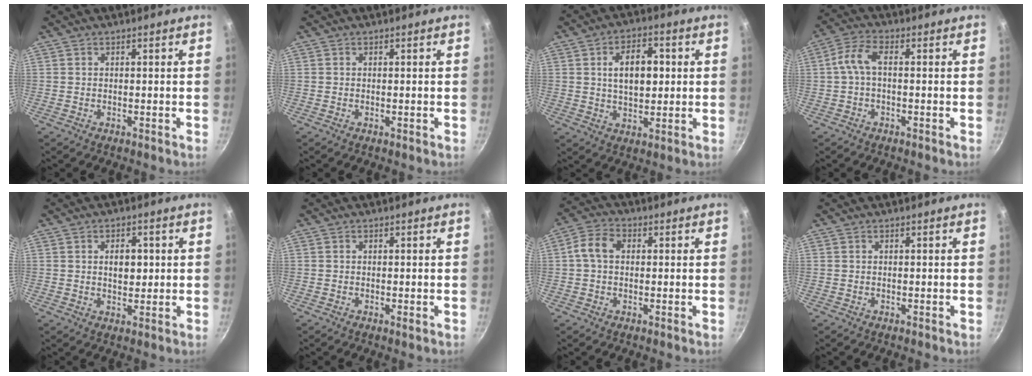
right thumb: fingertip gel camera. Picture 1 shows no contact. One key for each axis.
{"total": 0.0}
{"total": 9.6, "fx": 1.7, "fy": 5.6, "fz": 7.6, "tx": -0.098, "ty": 0.002, "tz": 0.028}
{"total": 5.3, "fx": 0.1, "fy": 2.5, "fz": 4.6, "tx": -0.099, "ty": 0.017, "tz": -0.007}
{"total": 4.6, "fx": 0.8, "fy": 2.9, "fz": 3.5, "tx": -0.032, "ty": -0.003, "tz": 0.013}
{"total": 0.6, "fx": -0.2, "fy": 0.2, "fz": 0.6, "tx": -0.009, "ty": -0.003, "tz": -0.005}
{"total": 5.9, "fx": 0.6, "fy": 4.2, "fz": 4.1, "tx": -0.076, "ty": 0.019, "tz": 0.005}
{"total": 0.0}